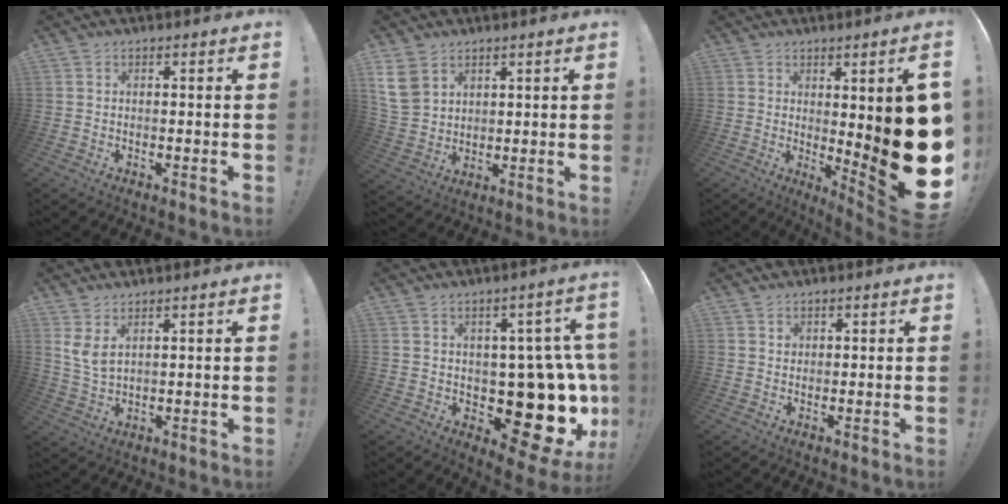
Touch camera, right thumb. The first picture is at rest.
{"total": 9.2, "force": [5.2, 6.5, 3.9], "torque": [-0.087, -0.018, 0.104]}
{"total": 16.8, "force": [0.5, 2.3, 16.7], "torque": [-0.214, -0.047, 0.017]}
{"total": 5.0, "force": [3.1, 1.6, 3.7], "torque": [-0.074, -0.022, 0.055]}
{"total": 19.6, "force": [-0.9, 11.6, 15.8], "torque": [-0.207, -0.010, 0.011]}
{"total": 1.4, "force": [0.7, 1.2, 0.0], "torque": [0.015, -0.005, 0.010]}